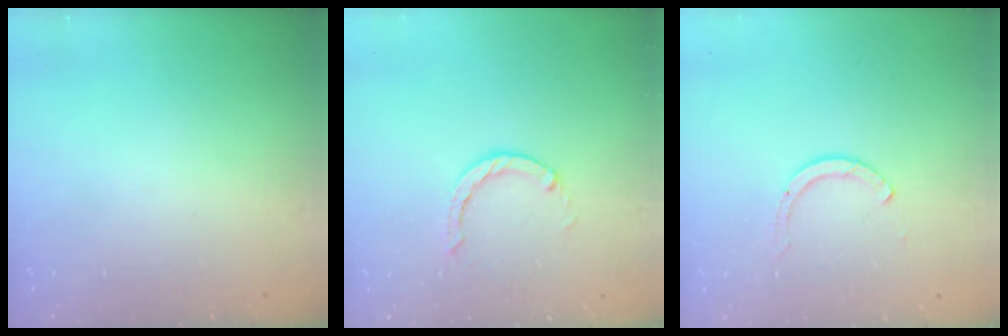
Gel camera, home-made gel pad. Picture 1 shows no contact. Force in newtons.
{"total": 0.0}
{"total": 2.0, "press": 1.9, "slide": 0.3}